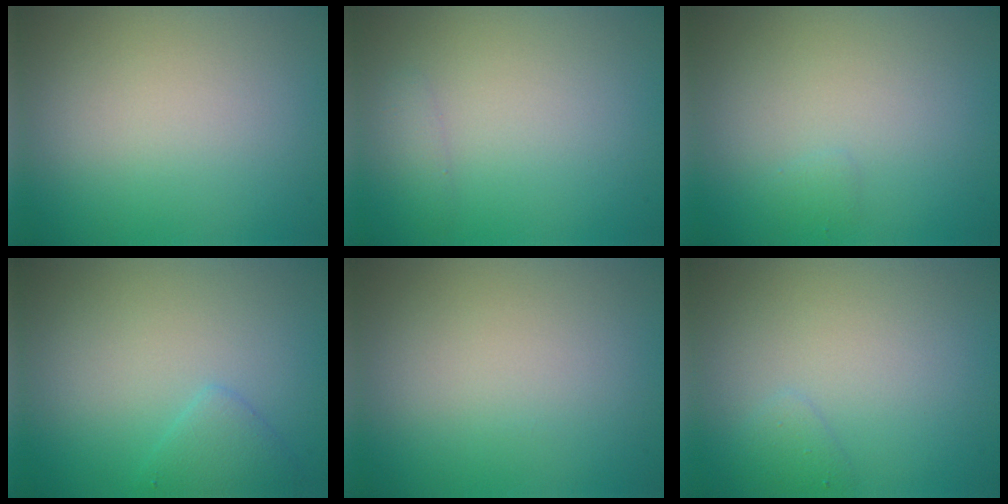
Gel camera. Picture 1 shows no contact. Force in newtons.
{"total": 0.8, "press": 0.8, "slide": 0.0}
{"total": 0.5, "press": 0.5, "slide": 0.1}
{"total": 1.7, "press": 1.7, "slide": 0.1}
{"total": 0.0}
{"total": 1.1, "press": 1.1, "slide": 0.0}